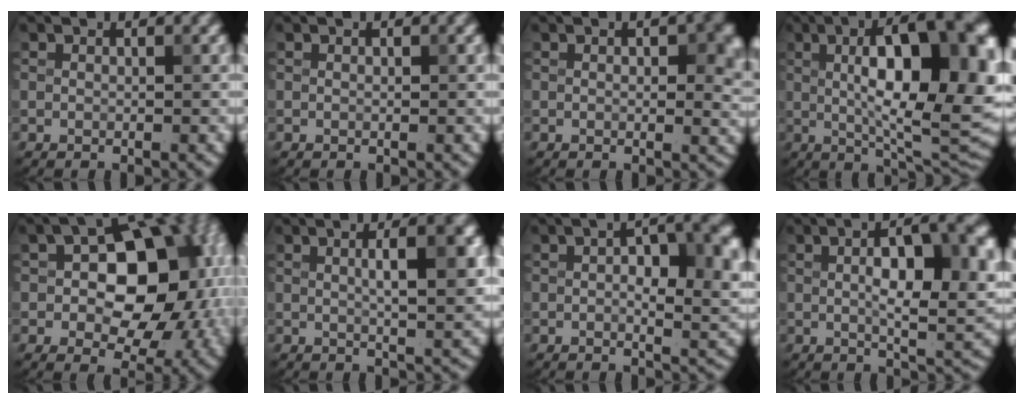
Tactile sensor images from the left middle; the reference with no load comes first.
{"total": 0.0}
{"total": 4.6, "force": [1.1, 2.7, 3.6], "torque": [-0.037, -0.007, 0.016]}
{"total": 15.9, "force": [2.6, 5.7, 14.6], "torque": [-0.190, 0.016, 0.037]}
{"total": 12.6, "force": [1.0, 7.8, 9.8], "torque": [-0.100, 0.016, 0.015]}
{"total": 5.0, "force": [1.0, 1.0, 4.7], "torque": [-0.068, 0.008, 0.021]}
{"total": 8.5, "force": [1.7, 4.1, 7.2], "torque": [-0.086, 0.013, 0.021]}
{"total": 9.6, "force": [1.5, 3.5, 8.9], "torque": [-0.127, 0.007, 0.026]}